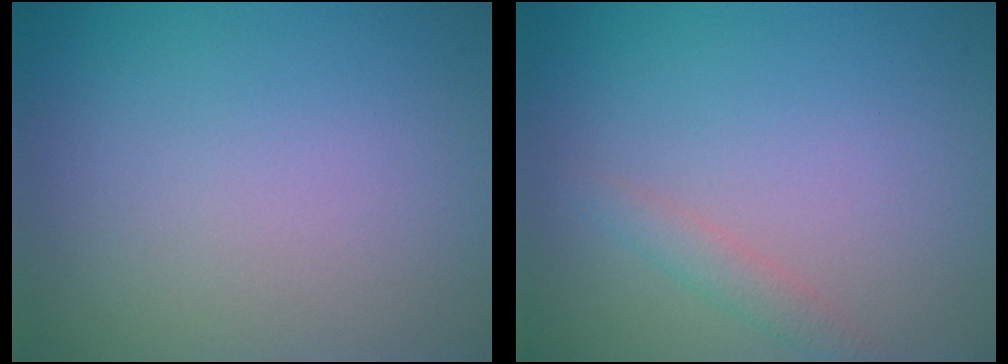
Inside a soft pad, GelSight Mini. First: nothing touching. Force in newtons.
{"total": 1.5, "press": 1.5, "slide": 0.1}